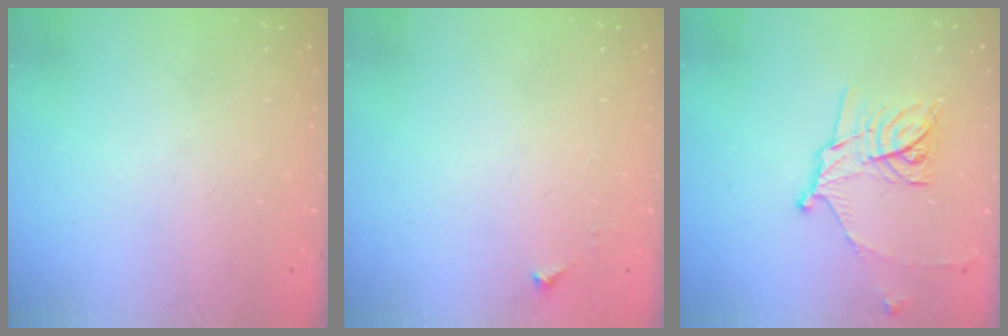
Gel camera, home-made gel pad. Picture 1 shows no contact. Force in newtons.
{"total": 3.4, "press": 3.3, "slide": 0.5}
{"total": 13.5, "press": 13.5, "slide": 0.1}